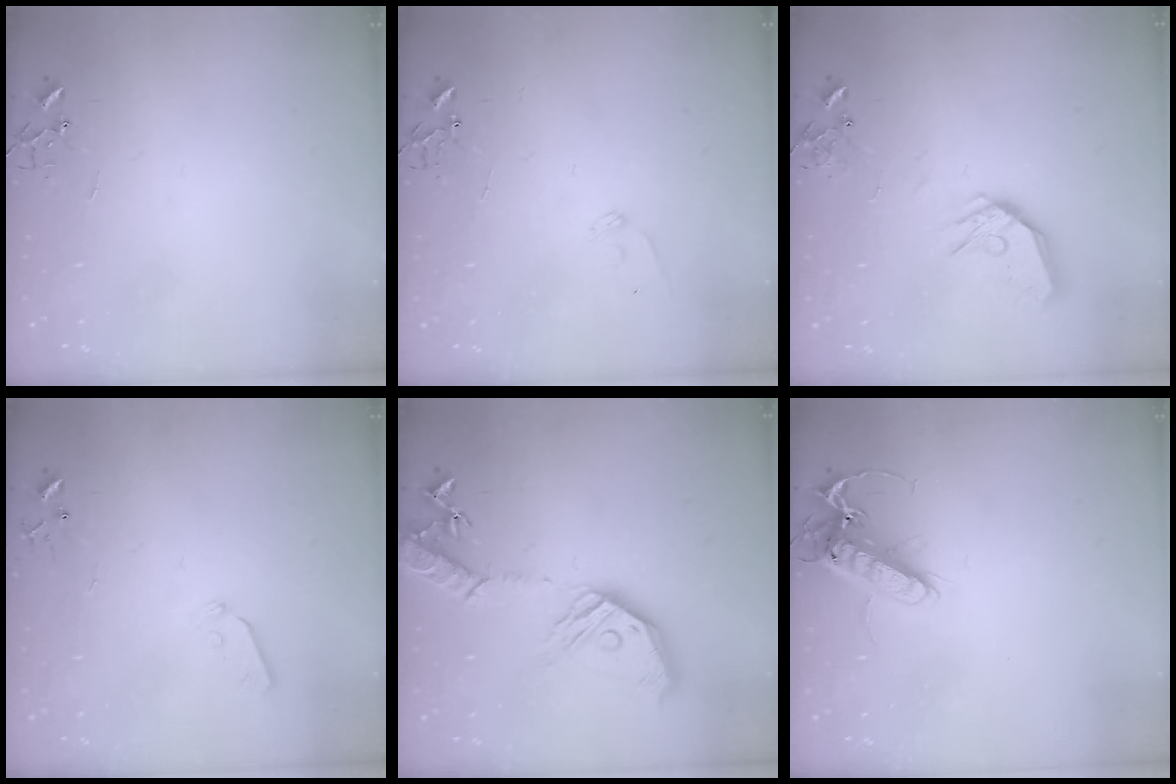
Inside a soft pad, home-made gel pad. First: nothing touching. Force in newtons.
{"total": 7.1, "press": 7.0, "slide": 0.7}
{"total": 12.5, "press": 12.4, "slide": 0.9}
{"total": 5.8, "press": 5.8, "slide": 0.5}
{"total": 21.3, "press": 21.1, "slide": 3.1}
{"total": 14.4, "press": 14.2, "slide": 2.2}